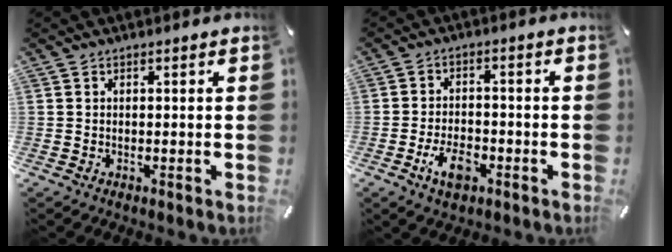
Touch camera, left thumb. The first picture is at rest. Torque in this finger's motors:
{"motor_torque": [-0.27, 1.67, 0.15, -0.01, 0.22]}